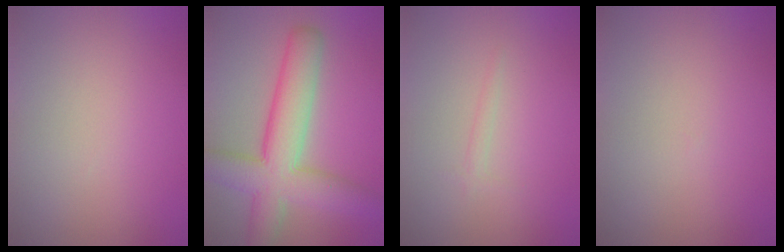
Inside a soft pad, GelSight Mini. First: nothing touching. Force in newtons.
{"total": 8.5, "press": 8.5, "slide": 0.2}
{"total": 1.0, "press": 1.0, "slide": 0.1}
{"total": 0.0}